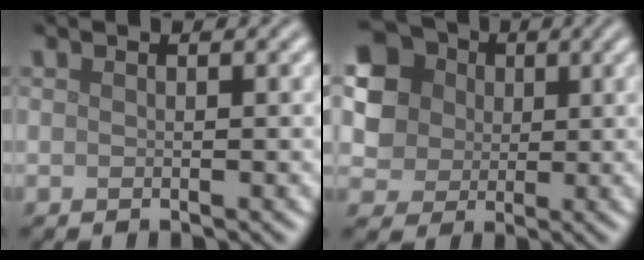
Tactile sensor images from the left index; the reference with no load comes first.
{"total": 10.9, "force": [4.0, 9.1, 4.4], "torque": [-0.125, 0.022, 0.070]}